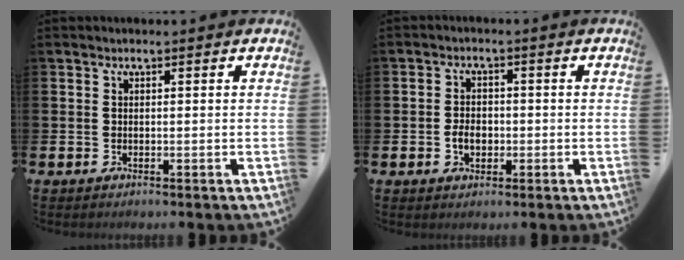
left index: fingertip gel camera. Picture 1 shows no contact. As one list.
[{"total": 2.9, "force": [-0.7, 2.0, 1.9], "torque": [-0.026, -0.001, -0.018]}]